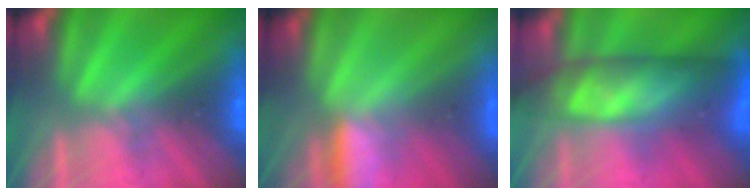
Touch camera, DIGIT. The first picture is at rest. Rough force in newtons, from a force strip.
{"total": 2.9}
{"total": 9.1}